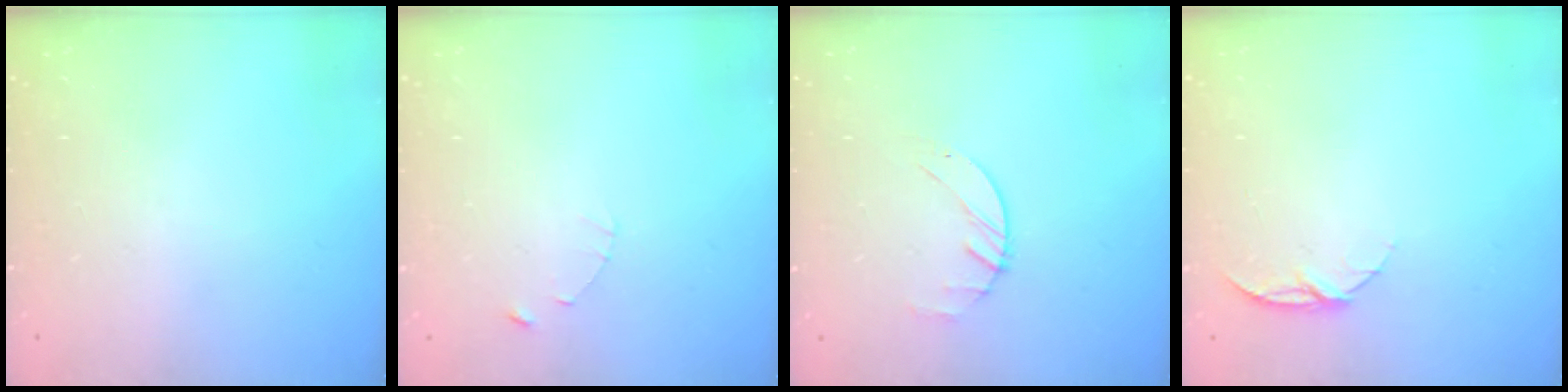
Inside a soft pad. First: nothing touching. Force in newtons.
{"total": 1.2, "press": 1.1, "slide": 0.2}
{"total": 1.4, "press": 1.3, "slide": 0.2}
{"total": 6.9, "press": 6.9, "slide": 0.8}